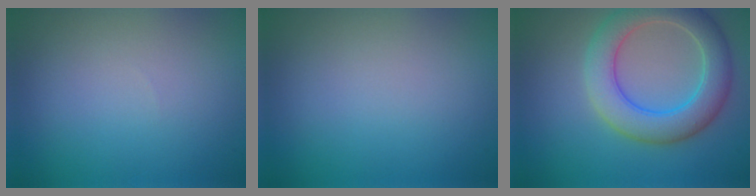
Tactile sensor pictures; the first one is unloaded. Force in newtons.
{"total": 0.0}
{"total": 6.2, "press": 6.1, "slide": 0.5}